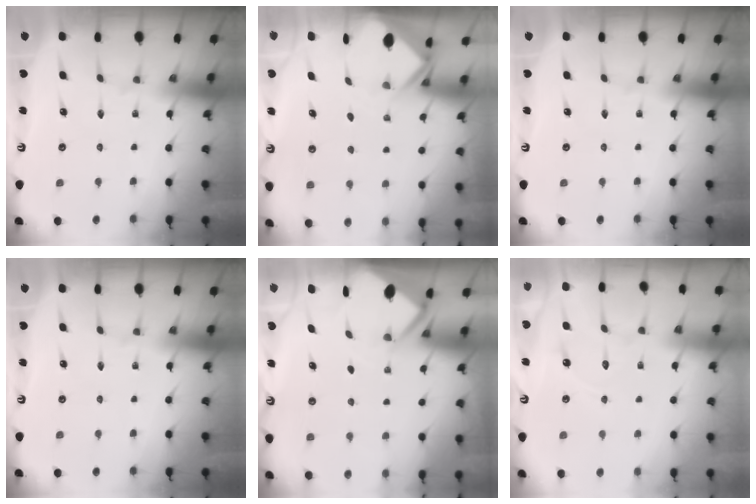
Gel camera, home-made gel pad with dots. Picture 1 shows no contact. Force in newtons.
{"total": 2.3, "press": 2.3, "slide": 0.2}
{"total": 0.0}
{"total": 0.0}
{"total": 2.7, "press": 2.6, "slide": 0.3}
{"total": 5.5, "press": 5.5, "slide": 0.6}